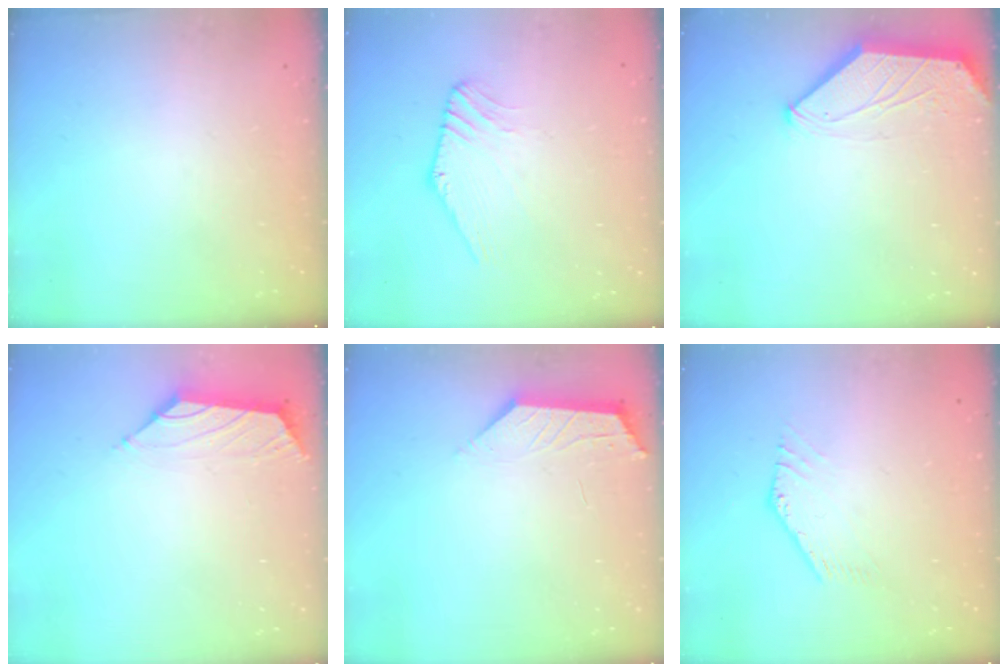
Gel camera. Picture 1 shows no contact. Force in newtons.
{"total": 1.0, "press": 1.0, "slide": 0.2}
{"total": 1.3, "press": 1.3, "slide": 0.3}
{"total": 1.7, "press": 1.6, "slide": 0.6}
{"total": 1.8, "press": 1.7, "slide": 0.3}
{"total": 0.8, "press": 0.7, "slide": 0.4}